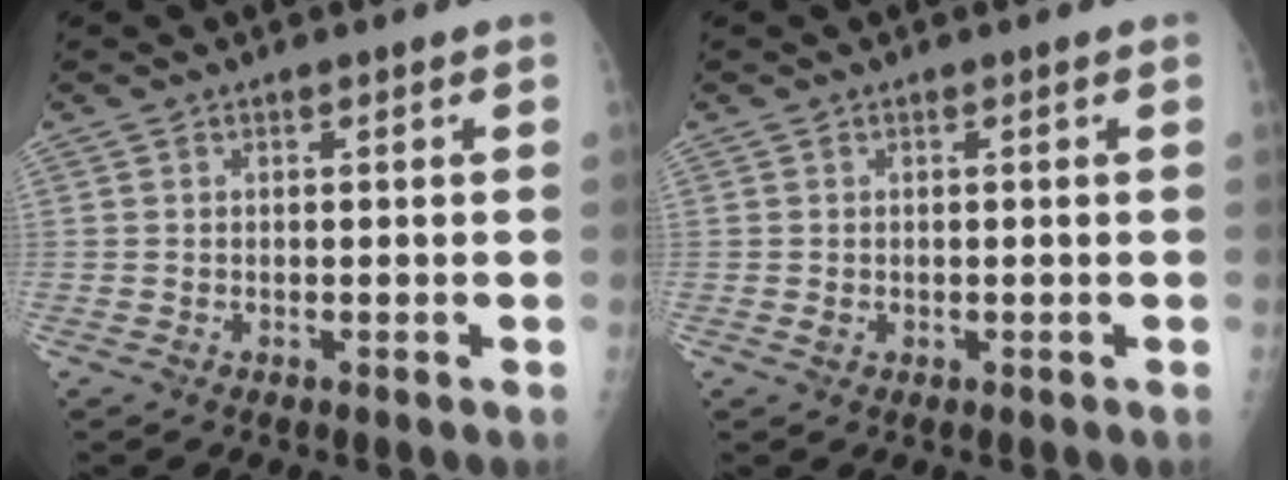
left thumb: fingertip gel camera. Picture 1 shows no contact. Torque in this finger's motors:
{"motor_torque": [-0.34, 0.14, 0.13, -0.01, 0.01]}